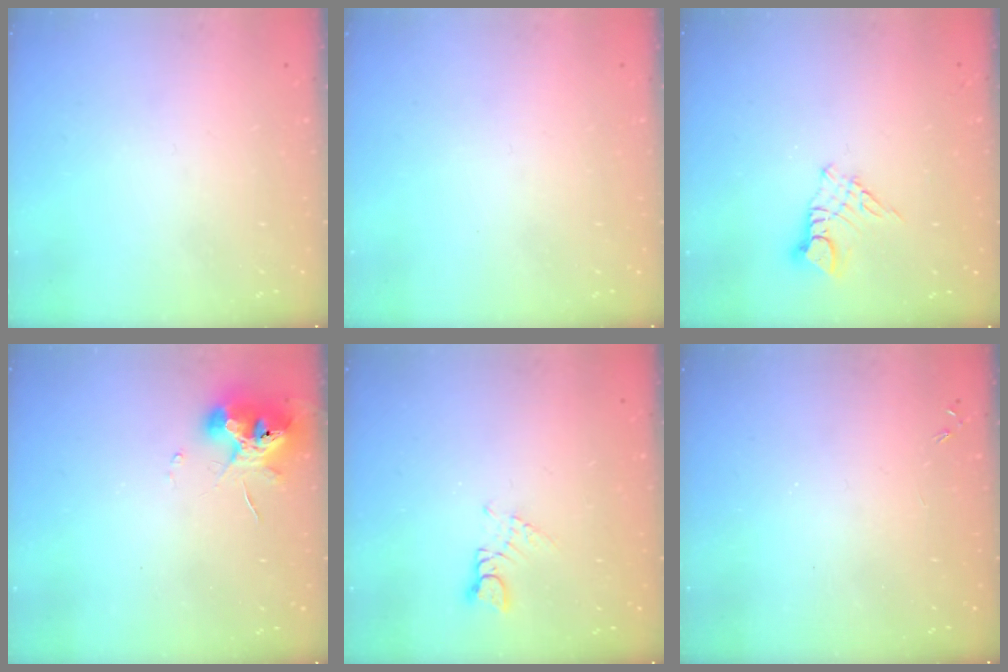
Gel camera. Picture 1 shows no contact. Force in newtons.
{"total": 0.0}
{"total": 5.1, "press": 5.1, "slide": 0.3}
{"total": 12.5, "press": 12.4, "slide": 2.0}
{"total": 1.6, "press": 1.6, "slide": 0.2}
{"total": 0.0}